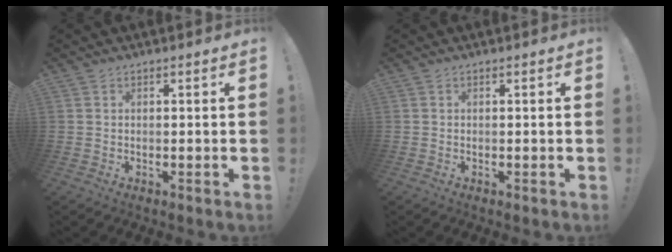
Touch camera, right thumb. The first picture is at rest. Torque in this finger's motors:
{"motor_torque": [-0.01, -0.08, -0.01, 0.08, -0.05]}